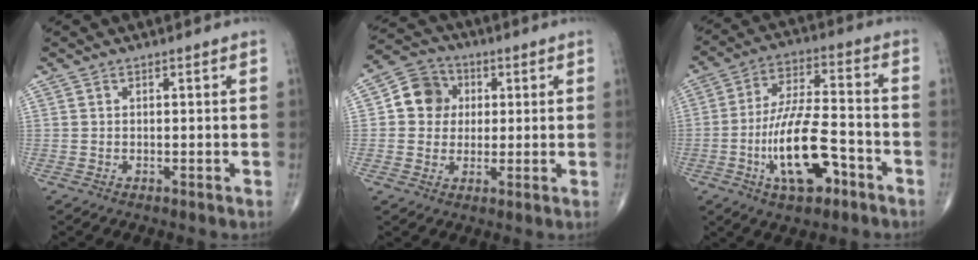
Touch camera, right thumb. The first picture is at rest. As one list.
[{"total": 8.4, "force": [1.4, 7.6, 3.4], "torque": [-0.029, 0.007, 0.013]}, {"total": 15.2, "force": [-5.8, 5.9, 12.8], "torque": [-0.225, 0.034, -0.098]}]